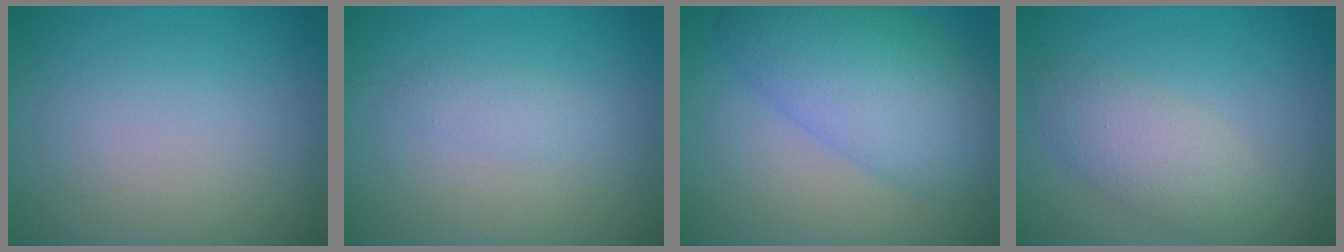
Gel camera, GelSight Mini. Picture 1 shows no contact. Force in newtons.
{"total": 1.3, "press": 1.3, "slide": 0.1}
{"total": 8.7, "press": 8.7, "slide": 0.1}
{"total": 3.5, "press": 3.5, "slide": 0.0}